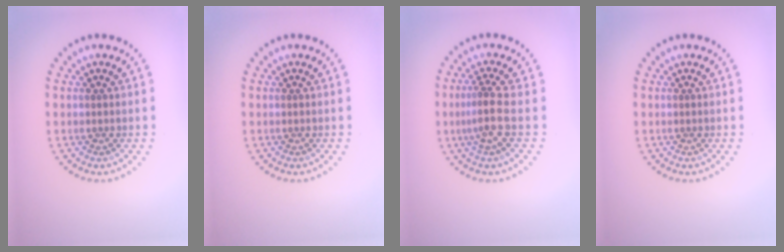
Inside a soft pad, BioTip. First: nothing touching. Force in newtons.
{"total": 0.0}
{"total": 2.7, "press": 2.1, "slide": 1.7}
{"total": 0.0}